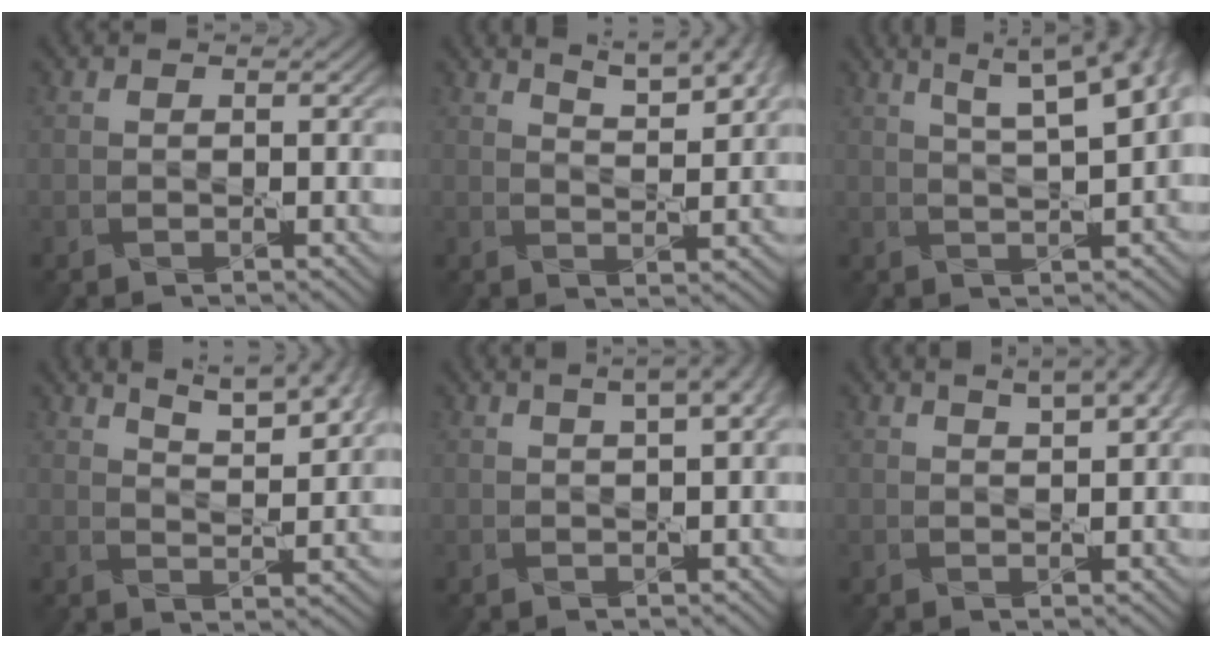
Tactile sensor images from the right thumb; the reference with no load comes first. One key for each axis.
{"total": 8.2, "fx": 5.5, "fy": 2.5, "fz": 5.5, "tx": -0.081, "ty": 0.012, "tz": 0.075}
{"total": 11.2, "fx": 5.3, "fy": 3.3, "fz": 9.3, "tx": -0.118, "ty": 0.036, "tz": 0.065}
{"total": 9.3, "fx": 6.2, "fy": 2.9, "fz": 6.3, "tx": -0.093, "ty": 0.014, "tz": 0.083}
{"total": 5.7, "fx": 2.6, "fy": 2.1, "fz": 4.6, "tx": -0.046, "ty": 0.023, "tz": 0.019}
{"total": 5.9, "fx": 3.3, "fy": 2.1, "fz": 4.5, "tx": -0.056, "ty": 0.020, "tz": 0.029}